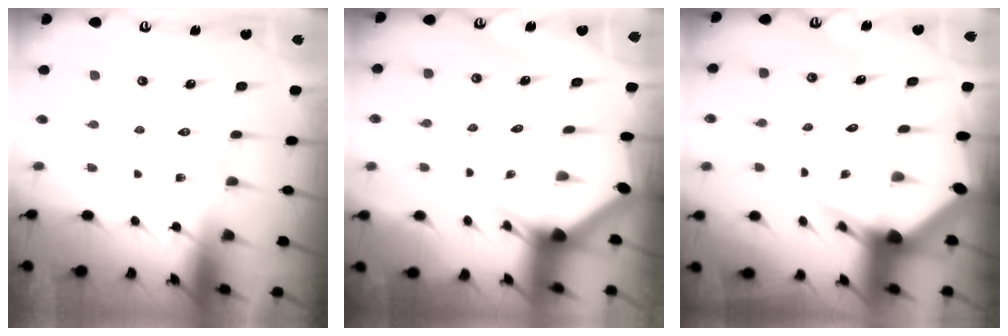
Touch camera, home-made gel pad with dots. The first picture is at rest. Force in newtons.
{"total": 3.0, "press": 3.0, "slide": 0.0}
{"total": 6.0, "press": 5.9, "slide": 0.8}